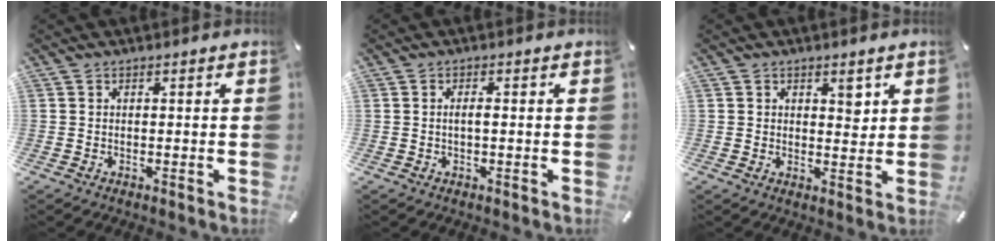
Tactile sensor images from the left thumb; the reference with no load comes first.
{"total": 1.6, "force": [0.0, 0.6, 1.4], "torque": [-0.027, 0.002, -0.002]}
{"total": 3.5, "force": [1.8, 2.3, 2.0], "torque": [-0.010, -0.010, 0.026]}